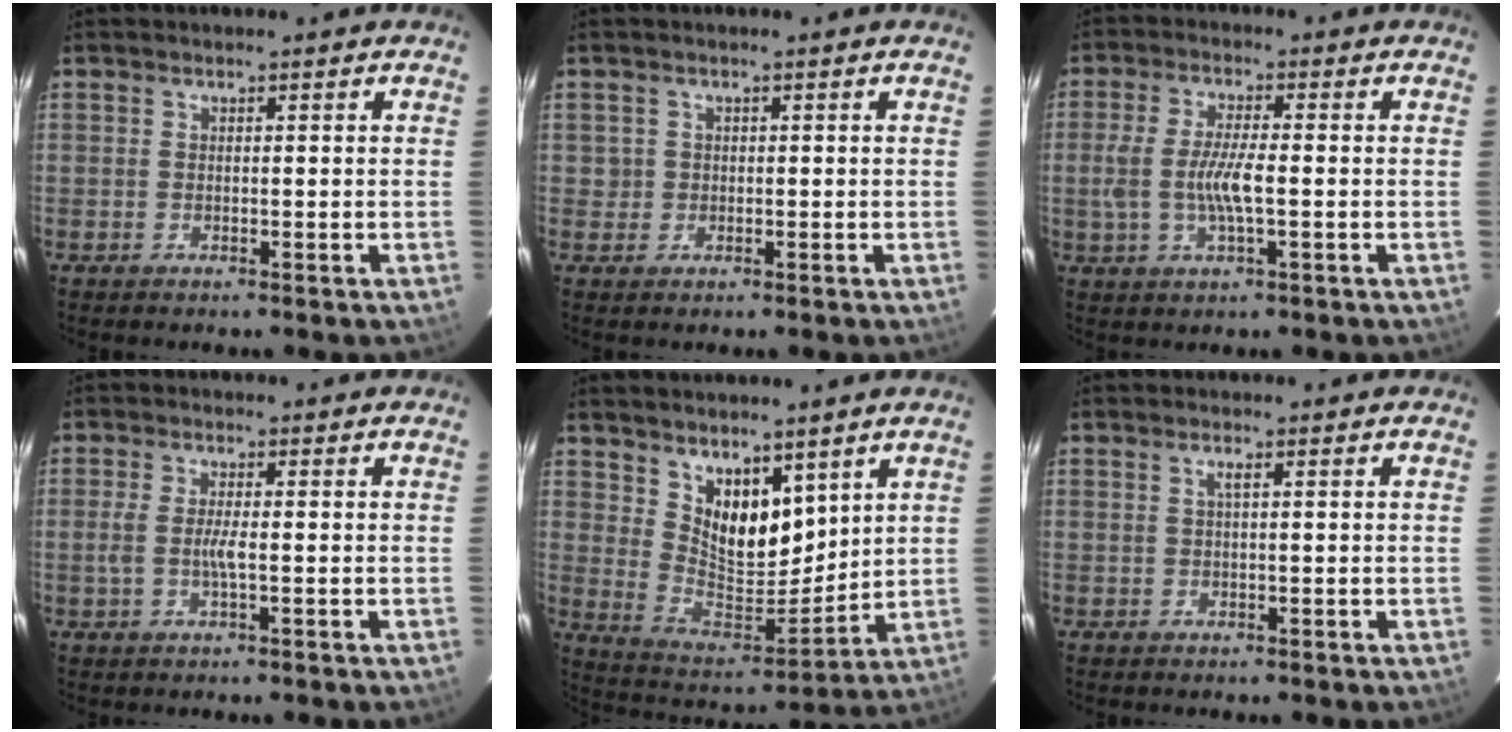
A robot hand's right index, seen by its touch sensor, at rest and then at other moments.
{"total": 1.5, "force": [0.0, 1.5, 0.0], "torque": [0.004, 0.003, 0.001]}
{"total": 7.5, "force": [-1.1, 1.6, 7.2], "torque": [-0.145, -0.003, -0.021]}
{"total": 3.4, "force": [-0.6, 0.3, 3.3], "torque": [-0.066, -0.001, -0.013]}
{"total": 11.7, "force": [7.2, 6.4, 6.7], "torque": [-0.107, -0.010, 0.145]}
{"total": 0.8, "force": [0.2, -0.1, 0.8], "torque": [-0.014, 0.003, 0.001]}